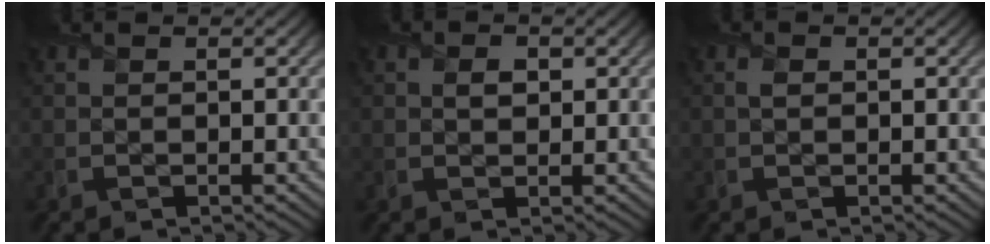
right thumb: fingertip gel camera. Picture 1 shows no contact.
{"total": 1.5, "force": [0.3, 1.1, 0.9], "torque": [-0.017, -0.002, 0.004]}
{"total": 0.7, "force": [0.1, 0.5, 0.4], "torque": [-0.011, 0.001, 0.000]}